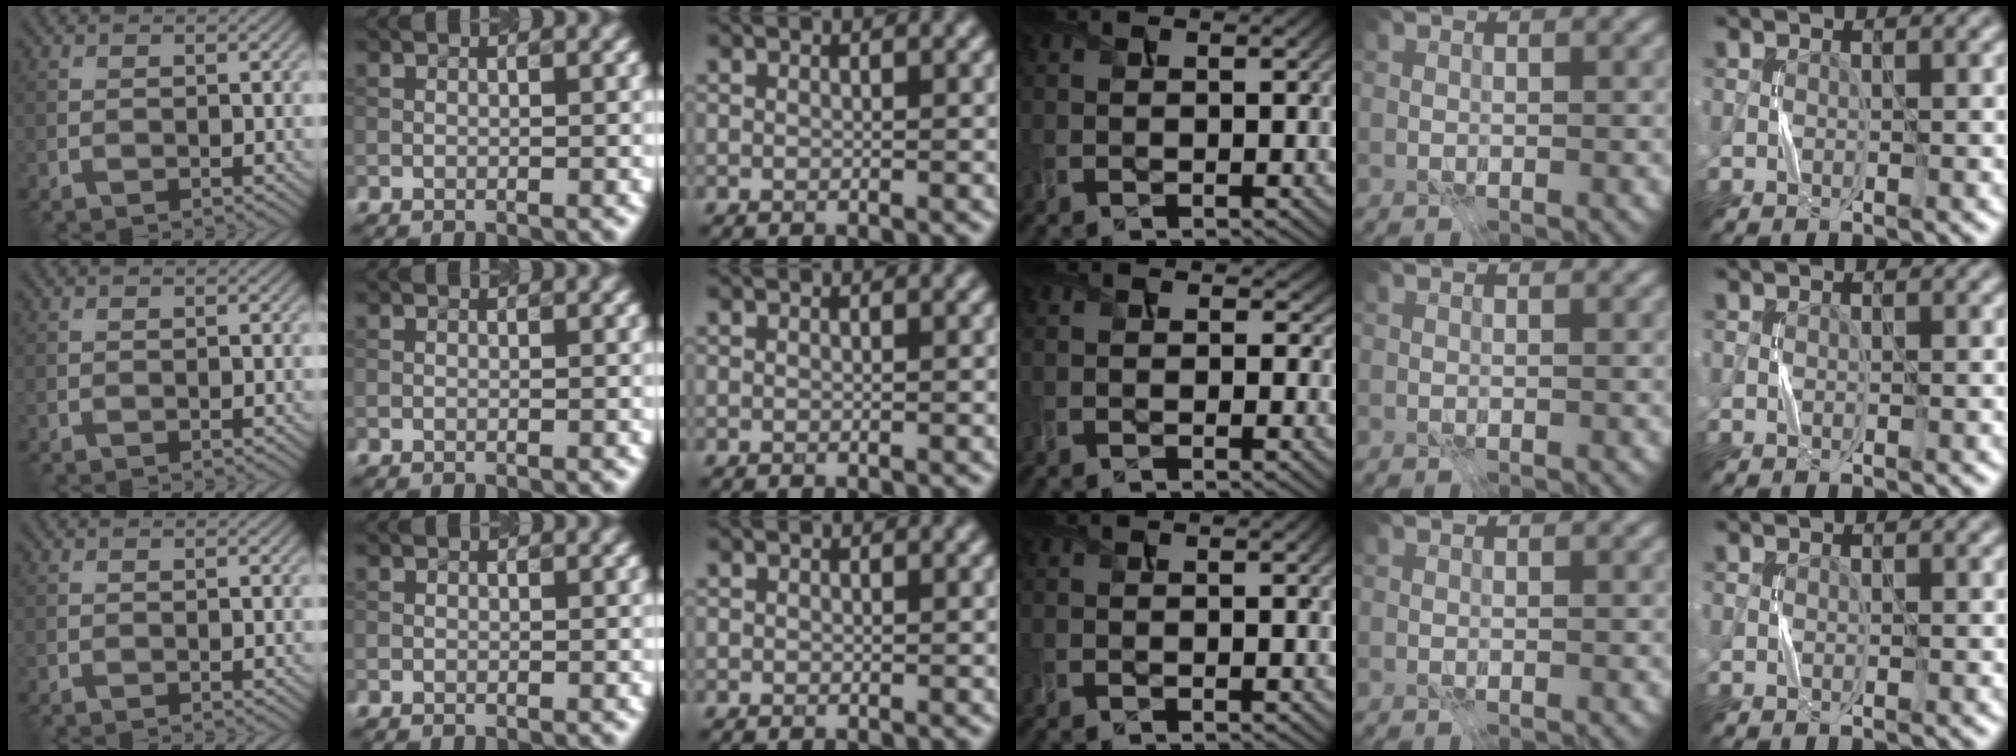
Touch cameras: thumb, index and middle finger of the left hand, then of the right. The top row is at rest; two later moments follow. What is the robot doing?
{"motion": "press", "object": "syringe"}